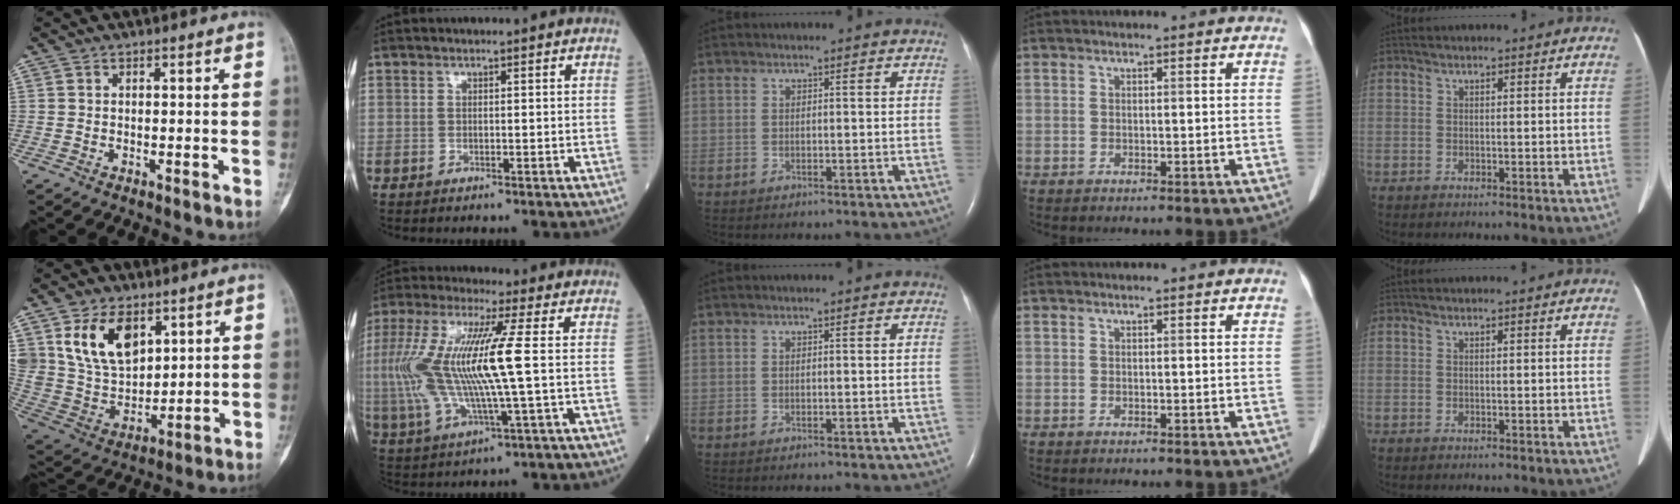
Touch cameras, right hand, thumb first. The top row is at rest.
{"thumb": {"total": 15.0, "force": [6.9, 9.5, 9.3], "torque": [-0.149, -0.030, 0.153]}, "index": {"total": 16.8, "force": [0.8, 1.8, 16.6], "torque": [-0.369, 0.009, 0.010]}}